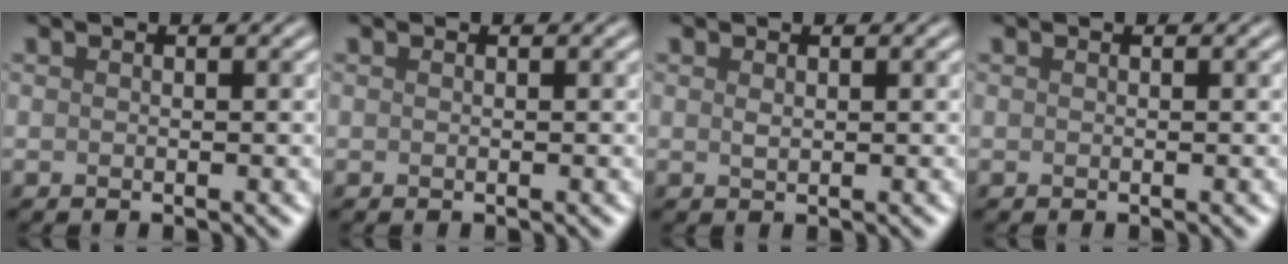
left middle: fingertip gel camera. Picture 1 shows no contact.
{"total": 0.0}
{"total": 0.7, "force": [0.3, 0.3, 0.5], "torque": [-0.013, -0.001, 0.007]}
{"total": 0.0}